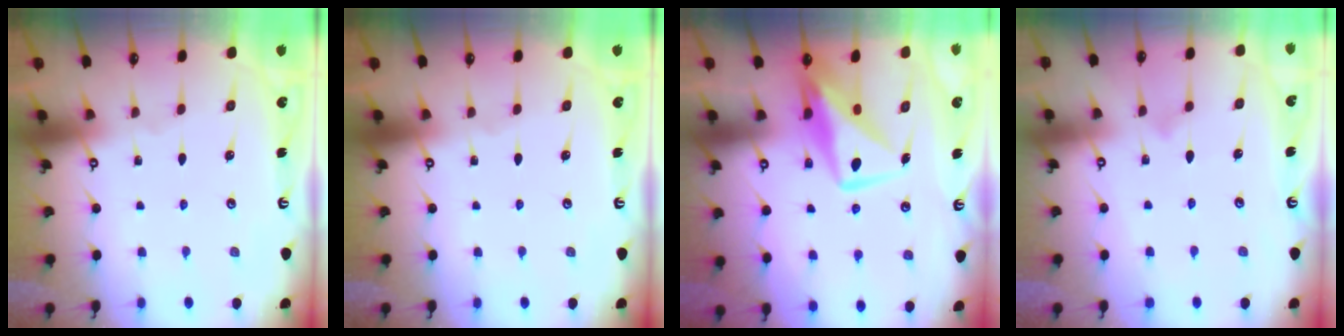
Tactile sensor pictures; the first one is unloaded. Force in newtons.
{"total": 0.0}
{"total": 12.3, "press": 12.2, "slide": 1.0}
{"total": 7.7, "press": 7.7, "slide": 0.4}